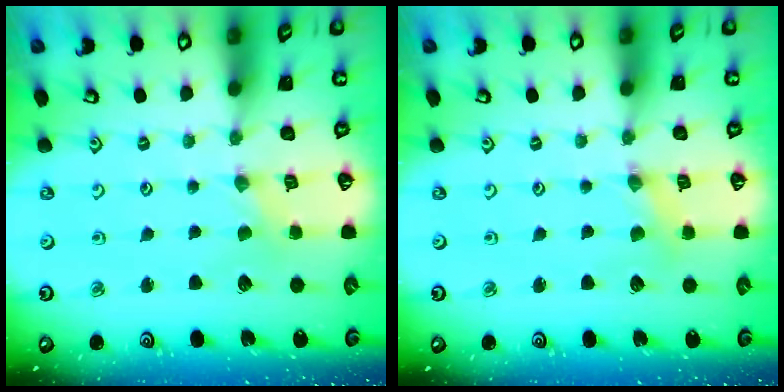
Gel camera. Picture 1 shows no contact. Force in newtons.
{"total": 1.5, "press": 1.5, "slide": 0.1}